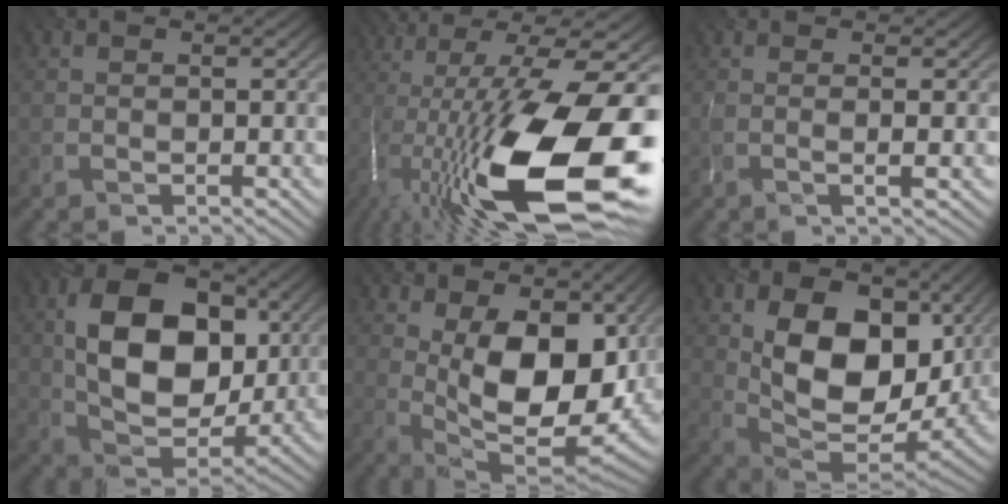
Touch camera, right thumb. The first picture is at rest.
{"total": 20.9, "force": [-7.3, 6.8, 18.3], "torque": [-0.312, -0.004, -0.145]}
{"total": 2.0, "force": [-0.2, -0.2, 2.0], "torque": [-0.028, 0.002, -0.014]}
{"total": 13.7, "force": [1.0, 9.0, 10.3], "torque": [-0.185, -0.003, 0.013]}
{"total": 14.5, "force": [2.6, 8.0, 11.9], "torque": [-0.199, -0.009, 0.044]}
{"total": 15.4, "force": [1.8, 9.6, 11.9], "torque": [-0.202, -0.011, 0.028]}